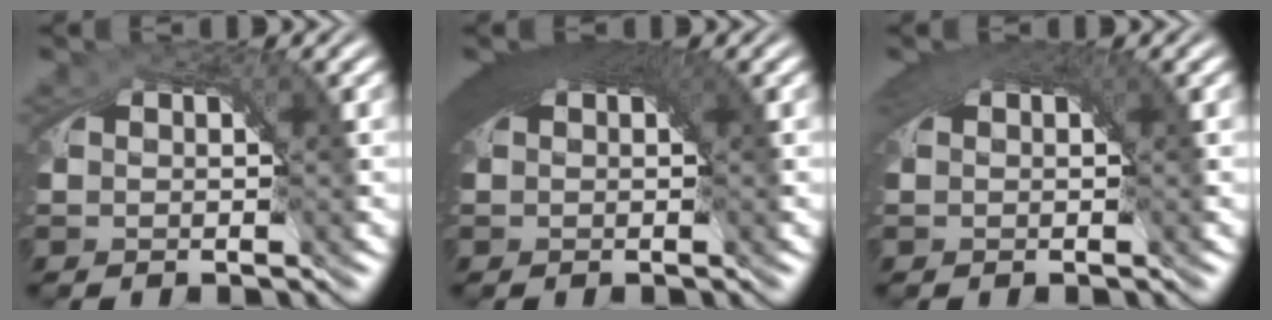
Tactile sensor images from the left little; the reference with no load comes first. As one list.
[{"total": 5.4, "force": [1.7, 1.9, 4.8], "torque": [-0.057, 0.014, 0.018]}, {"total": 2.0, "force": [0.7, 0.5, 1.8], "torque": [-0.018, 0.000, 0.009]}]